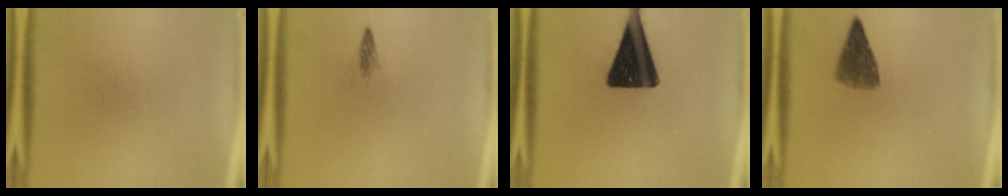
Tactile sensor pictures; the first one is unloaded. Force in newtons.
{"total": 1.0}
{"total": 18.6}
{"total": 5.4}